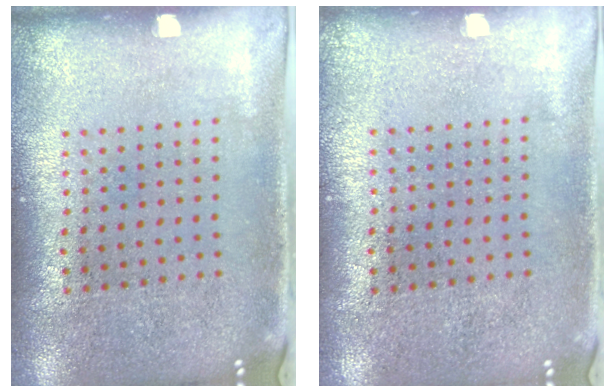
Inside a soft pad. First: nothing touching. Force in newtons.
{"total": 0.0}